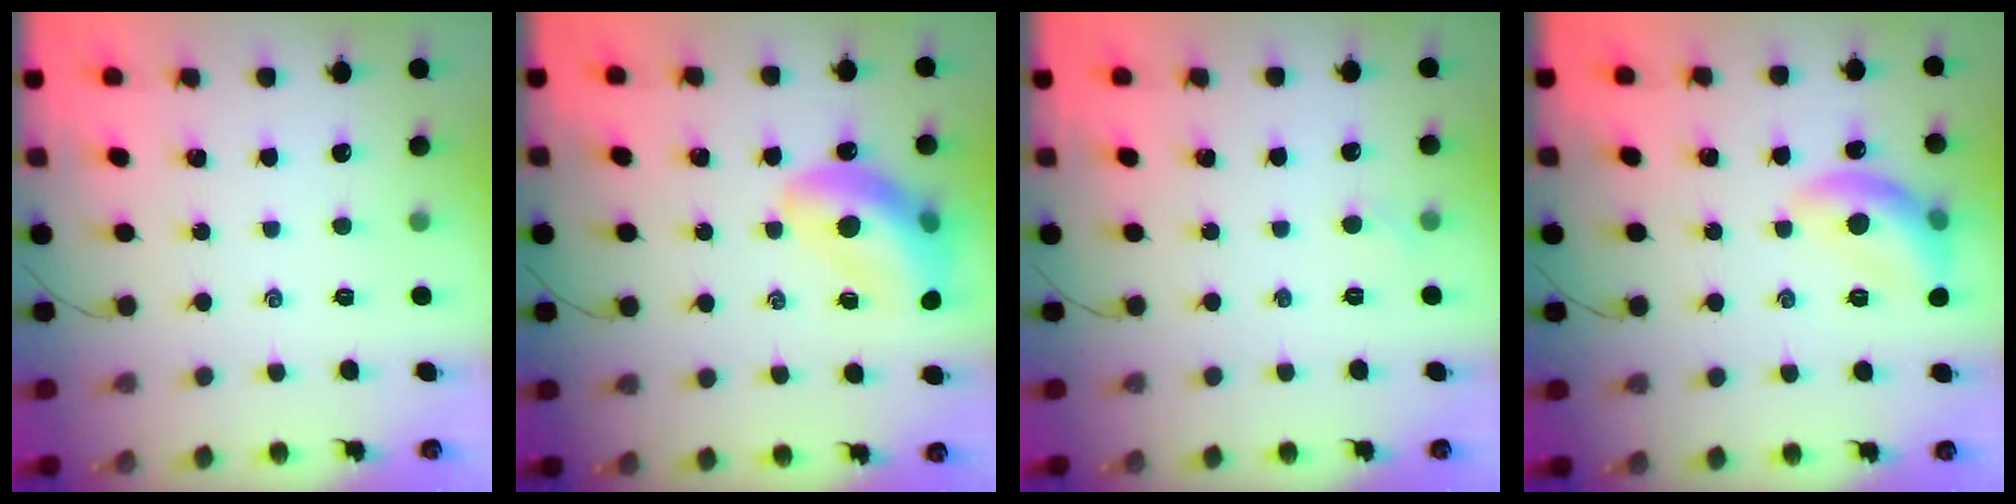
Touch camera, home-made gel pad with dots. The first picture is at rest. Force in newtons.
{"total": 18.0, "press": 17.5, "slide": 4.3}
{"total": 2.7, "press": 2.5, "slide": 0.9}
{"total": 12.5, "press": 12.4, "slide": 1.1}